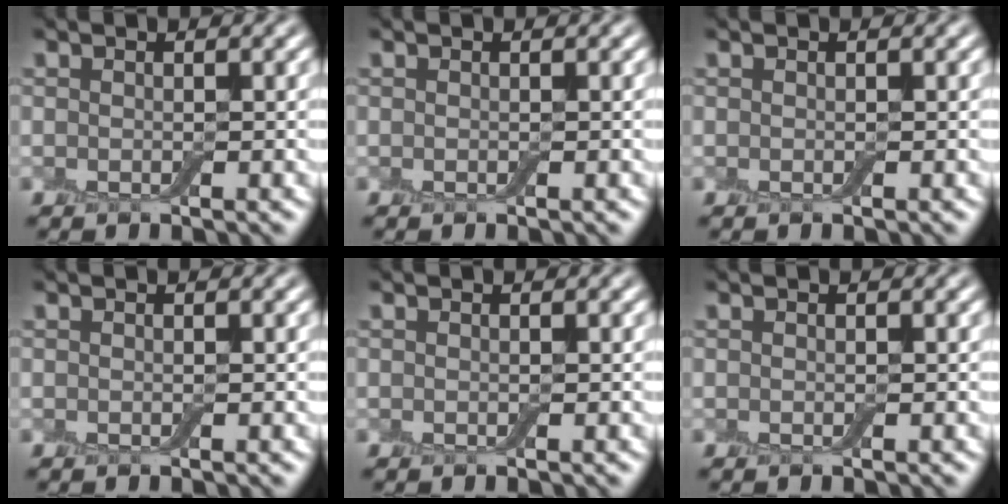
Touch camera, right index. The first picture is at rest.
{"total": 0.0}
{"total": 0.0}
{"total": 0.0}
{"total": 0.0}
{"total": 0.0}